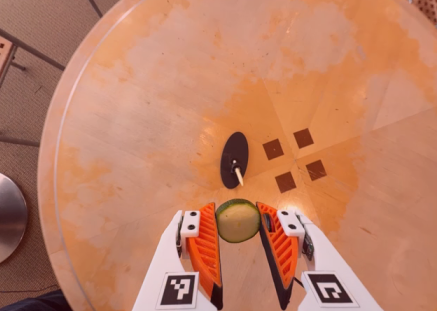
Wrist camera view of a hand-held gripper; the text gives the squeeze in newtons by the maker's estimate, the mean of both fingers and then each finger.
{"total": 8.2, "left": 8.0, "right": 8.4}